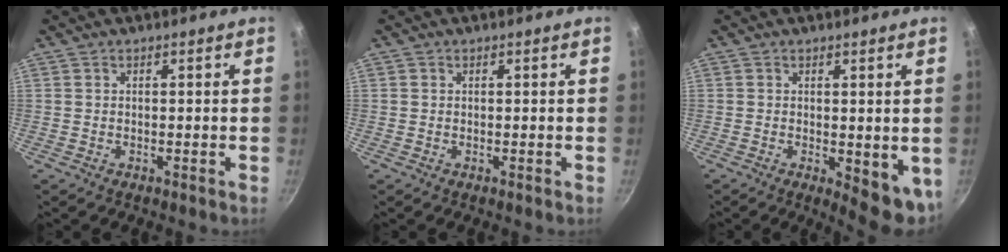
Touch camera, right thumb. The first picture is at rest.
{"total": 0.0}
{"total": 7.7, "force": [-0.7, 3.4, 6.9], "torque": [-0.067, -0.005, -0.002]}